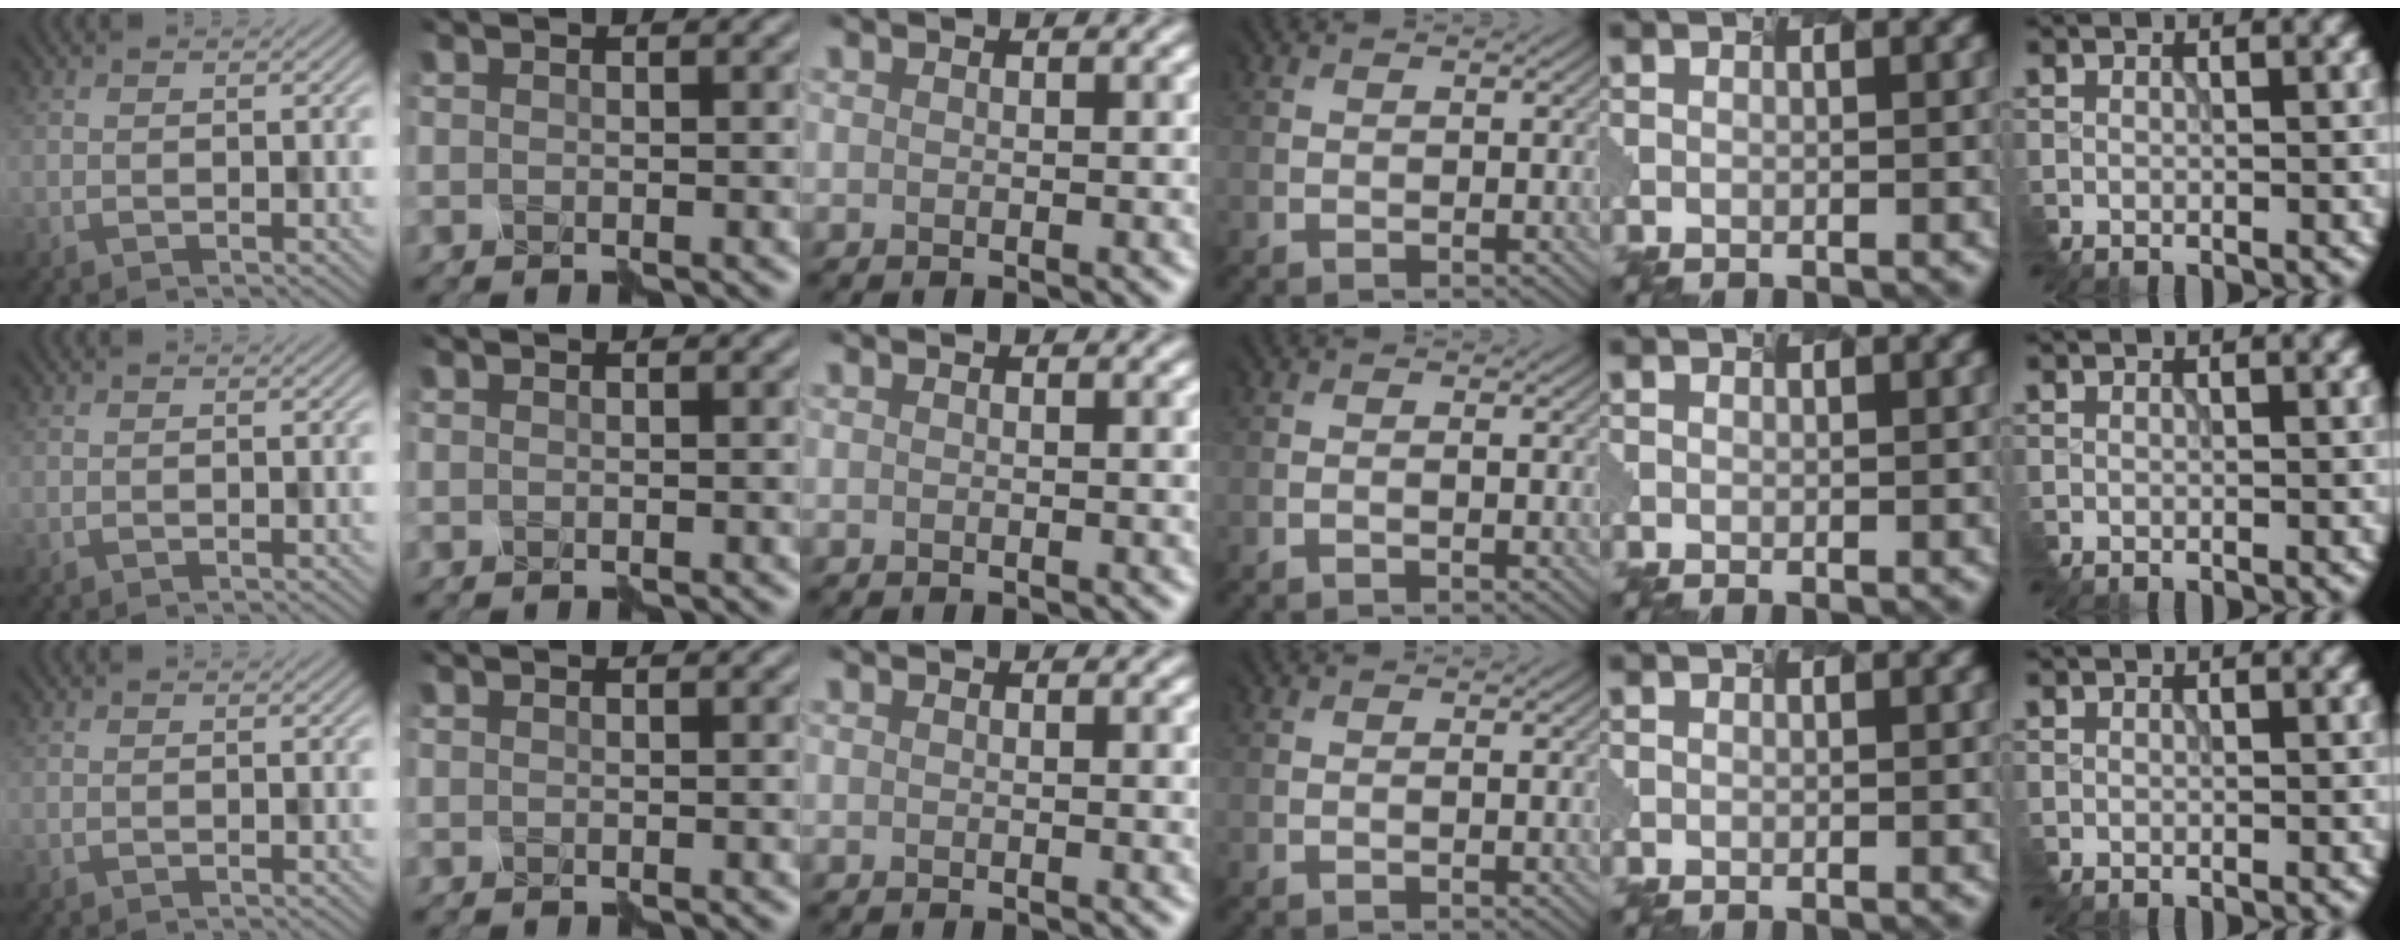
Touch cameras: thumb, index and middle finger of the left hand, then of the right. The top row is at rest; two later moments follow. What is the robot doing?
{"motion": "assemble", "object": "spray bottle"}